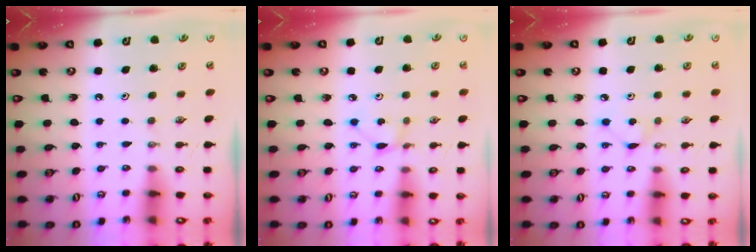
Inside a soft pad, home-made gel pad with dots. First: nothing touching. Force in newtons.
{"total": 2.3, "press": 2.3, "slide": 0.2}
{"total": 3.3, "press": 3.3, "slide": 0.5}